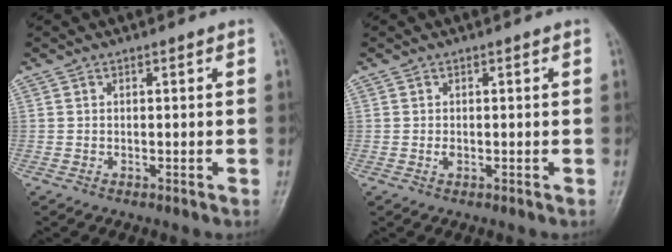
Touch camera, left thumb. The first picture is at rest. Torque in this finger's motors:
{"motor_torque": [0.23, 0.29, 0.20, 0.05, 0.00]}